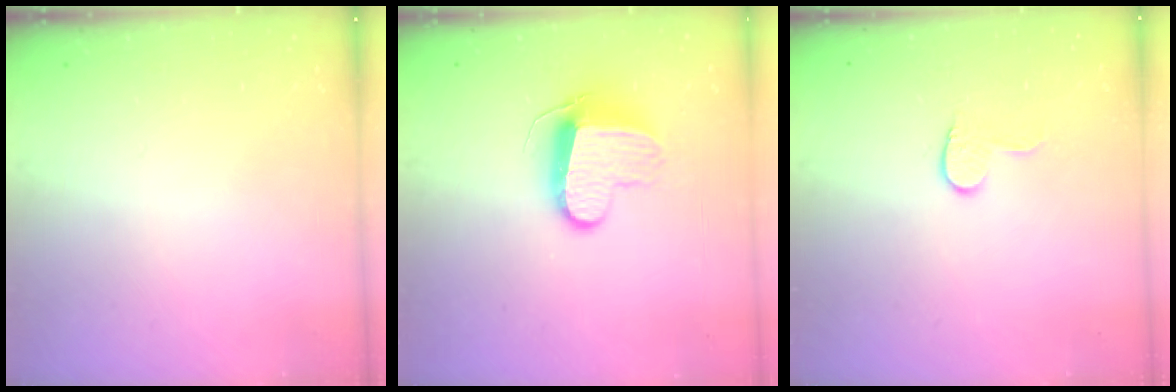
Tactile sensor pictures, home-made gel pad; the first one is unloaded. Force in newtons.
{"total": 9.4, "press": 9.4, "slide": 0.2}
{"total": 5.6, "press": 5.6, "slide": 0.5}